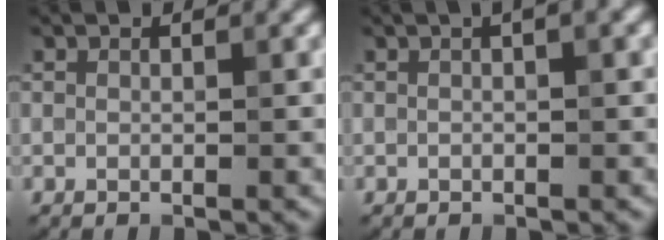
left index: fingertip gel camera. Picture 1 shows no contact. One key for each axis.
{"total": 2.0, "fx": 0.8, "fy": 0.3, "fz": 1.8, "tx": -0.030, "ty": 0.005, "tz": 0.006}